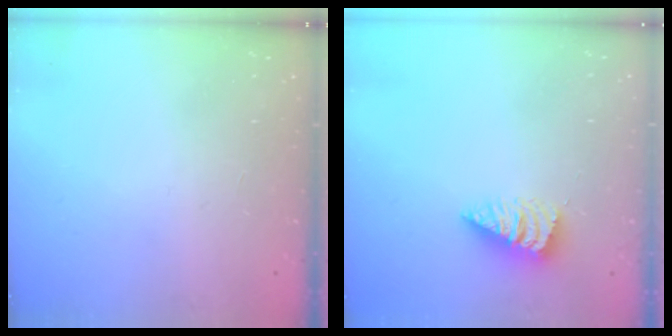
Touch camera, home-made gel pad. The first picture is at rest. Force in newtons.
{"total": 2.6, "press": 2.6, "slide": 0.3}